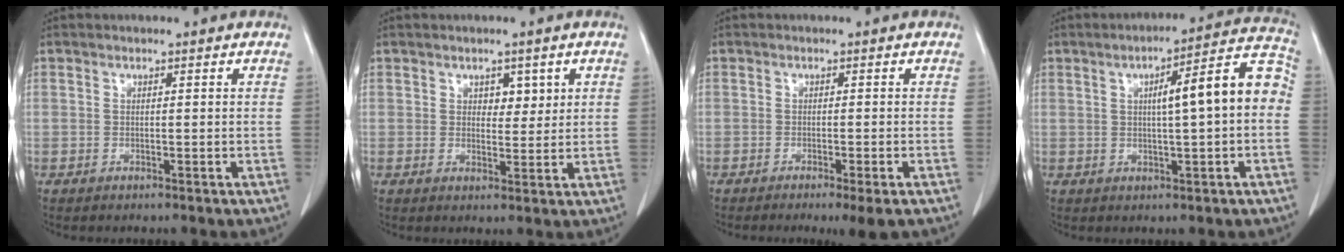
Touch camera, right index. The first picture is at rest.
{"total": 2.7, "force": [1.2, 1.7, 1.8], "torque": [-0.017, -0.002, 0.018]}
{"total": 4.0, "force": [-2.8, -0.1, 2.8], "torque": [-0.030, -0.010, -0.039]}
{"total": 10.5, "force": [0.5, 1.3, 10.5], "torque": [-0.140, 0.035, 0.004]}